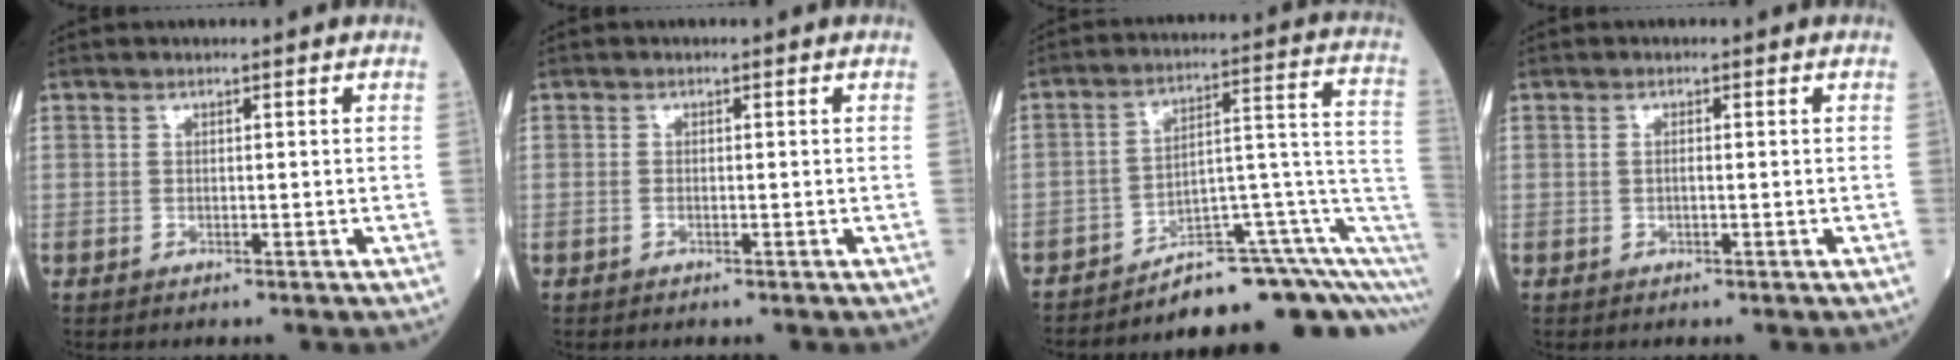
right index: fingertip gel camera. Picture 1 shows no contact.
{"total": 0.0}
{"total": 13.9, "force": [-10.3, 3.8, 8.6], "torque": [-0.063, 0.083, -0.137]}
{"total": 0.8, "force": [0.0, 0.1, 0.8], "torque": [-0.017, 0.000, -0.001]}